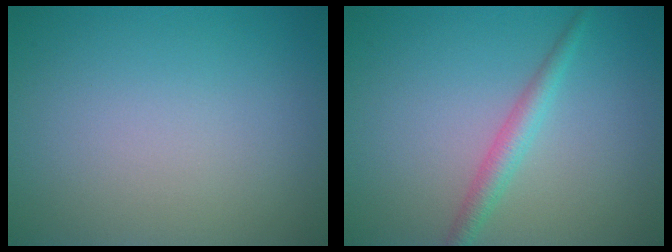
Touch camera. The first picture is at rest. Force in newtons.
{"total": 2.2, "press": 2.2, "slide": 0.0}